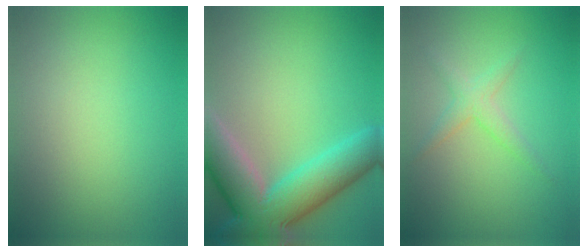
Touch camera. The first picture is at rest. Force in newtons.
{"total": 10.0, "press": 10.0, "slide": 0.7}
{"total": 1.9, "press": 1.9, "slide": 0.1}